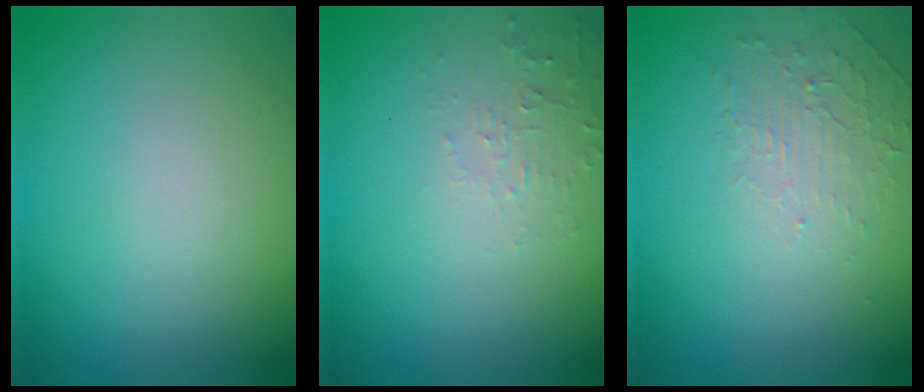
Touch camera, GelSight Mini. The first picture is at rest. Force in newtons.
{"total": 1.5, "press": 1.5, "slide": 0.3}
{"total": 1.8, "press": 0.5, "slide": 1.7}